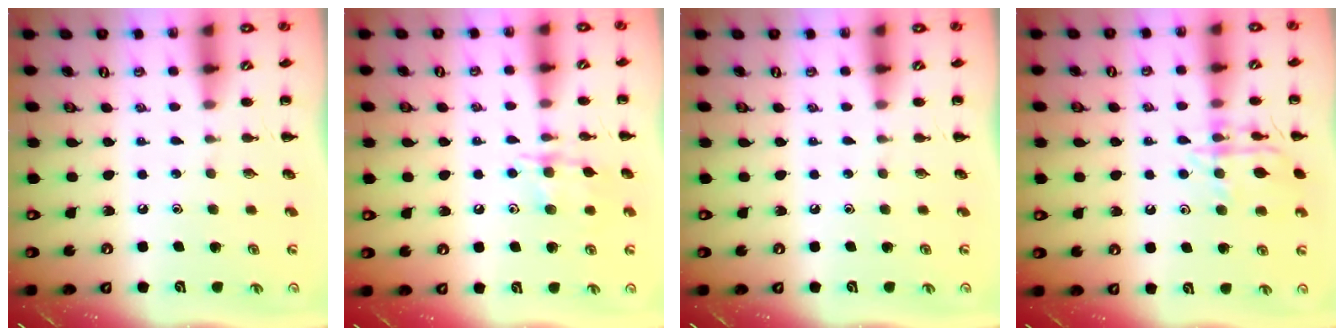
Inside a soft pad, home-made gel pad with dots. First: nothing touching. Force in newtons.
{"total": 10.4, "press": 10.4, "slide": 0.5}
{"total": 0.0}
{"total": 13.7, "press": 13.7, "slide": 0.9}